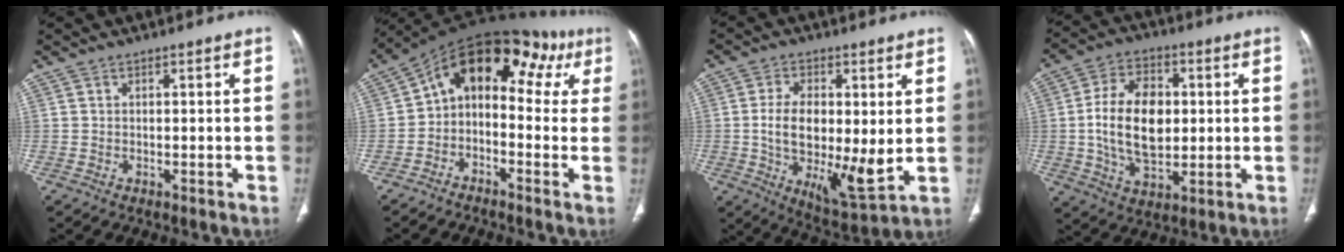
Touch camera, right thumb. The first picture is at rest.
{"total": 15.9, "force": [3.3, 10.0, 11.9], "torque": [-0.113, 0.061, 0.035]}
{"total": 14.5, "force": [0.4, 6.4, 13.0], "torque": [-0.210, -0.022, 0.011]}
{"total": 15.1, "force": [0.8, 9.5, 11.7], "torque": [-0.186, 0.005, 0.016]}